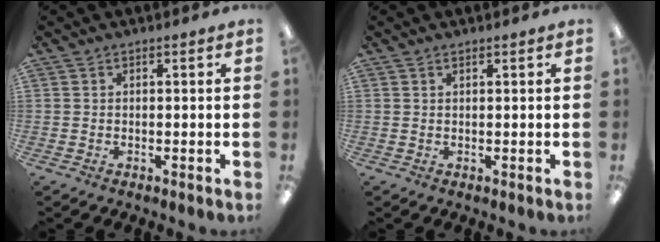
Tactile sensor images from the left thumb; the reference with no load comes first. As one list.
[{"total": 0.8, "force": [0.6, 0.2, 0.5], "torque": [-0.012, 0.001, 0.010]}]